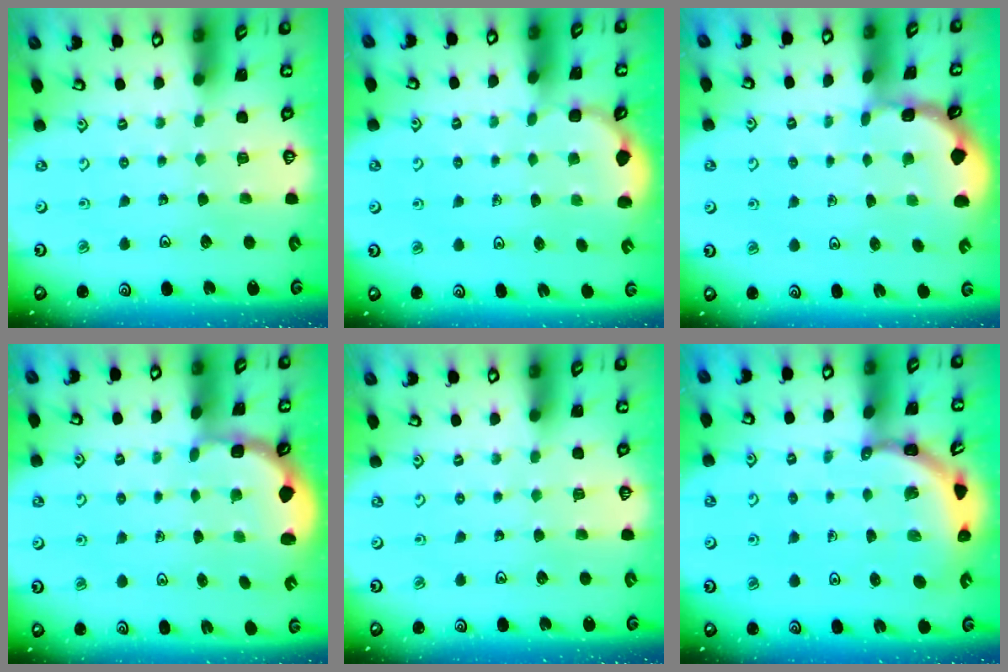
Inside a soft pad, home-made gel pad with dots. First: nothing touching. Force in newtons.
{"total": 2.6, "press": 2.2, "slide": 1.5}
{"total": 1.6, "press": 1.6, "slide": 0.2}
{"total": 2.7, "press": 2.1, "slide": 1.7}
{"total": 0.0}
{"total": 4.5, "press": 4.5, "slide": 0.4}